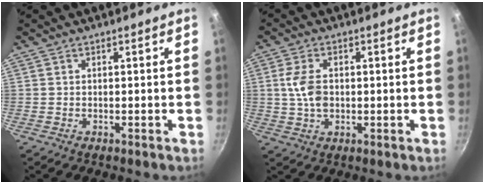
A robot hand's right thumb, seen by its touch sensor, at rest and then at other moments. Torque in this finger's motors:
{"motor_torque": [2.51, 2.50, 0.71, -0.10, 0.18]}